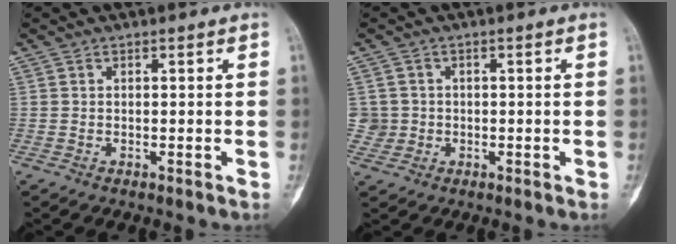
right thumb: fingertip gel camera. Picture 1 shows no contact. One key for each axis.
{"total": 2.9, "fx": 0.0, "fy": 2.9, "fz": -0.1, "tx": 0.021, "ty": 0.007, "tz": -0.004}